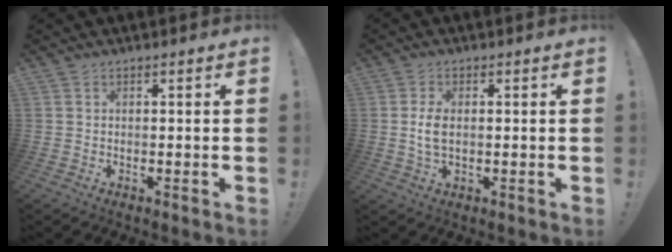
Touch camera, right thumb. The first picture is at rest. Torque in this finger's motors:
{"motor_torque": [-0.04, 0.20, 0.28, -0.25, 0.18]}